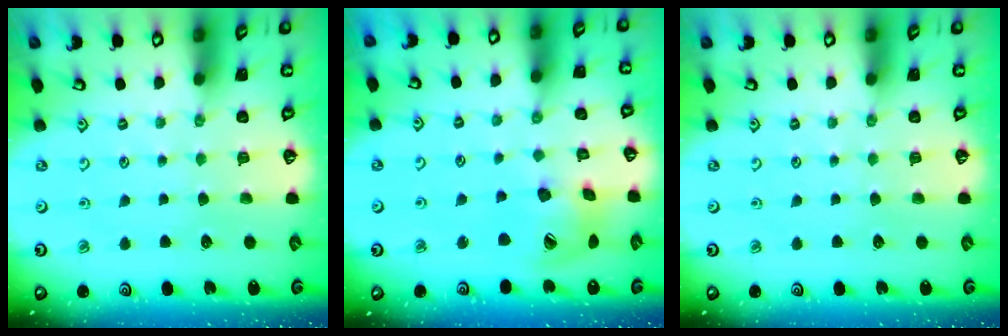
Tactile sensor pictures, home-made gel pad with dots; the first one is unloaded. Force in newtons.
{"total": 15.5, "press": 15.3, "slide": 2.2}
{"total": 0.0}